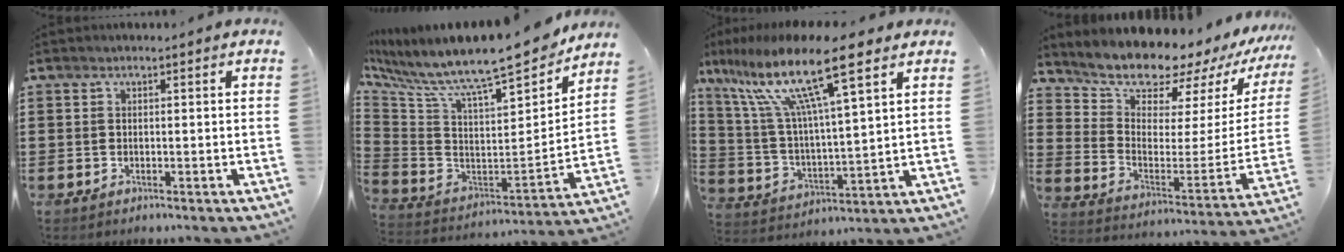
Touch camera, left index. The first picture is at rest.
{"total": 11.2, "force": [9.5, 1.4, 5.9], "torque": [-0.131, -0.082, 0.151]}
{"total": 14.1, "force": [9.2, 1.8, 10.5], "torque": [-0.228, -0.041, 0.150]}
{"total": 10.2, "force": [9.7, 2.4, 2.0], "torque": [-0.065, -0.091, 0.164]}